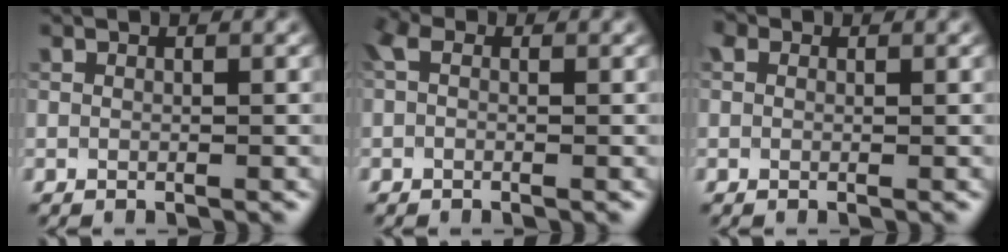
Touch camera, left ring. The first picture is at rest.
{"total": 1.6, "force": [0.1, 1.1, 1.2], "torque": [-0.025, 0.009, -0.008]}
{"total": 1.3, "force": [0.6, 1.0, 0.7], "torque": [-0.011, 0.001, 0.001]}